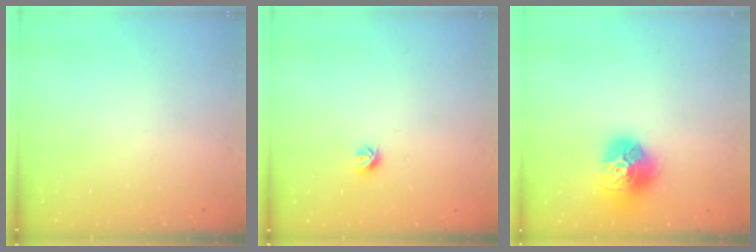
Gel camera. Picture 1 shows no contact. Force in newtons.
{"total": 5.4, "press": 5.3, "slide": 0.9}
{"total": 16.0, "press": 15.9, "slide": 1.7}